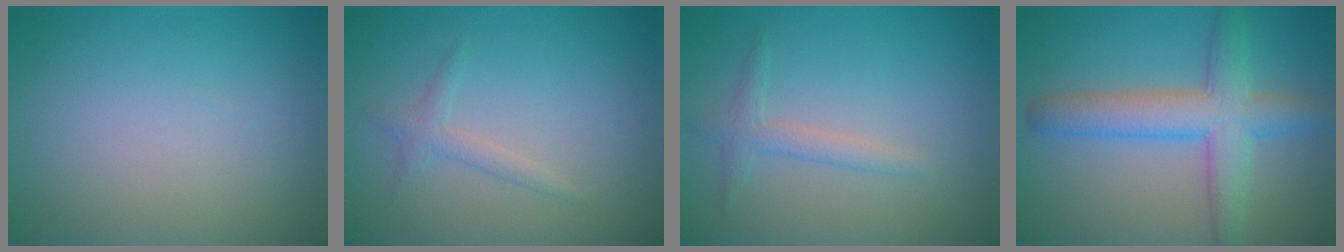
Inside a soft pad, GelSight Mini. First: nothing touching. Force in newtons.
{"total": 1.3, "press": 1.3, "slide": 0.0}
{"total": 1.7, "press": 1.7, "slide": 0.1}
{"total": 5.6, "press": 5.6, "slide": 0.1}